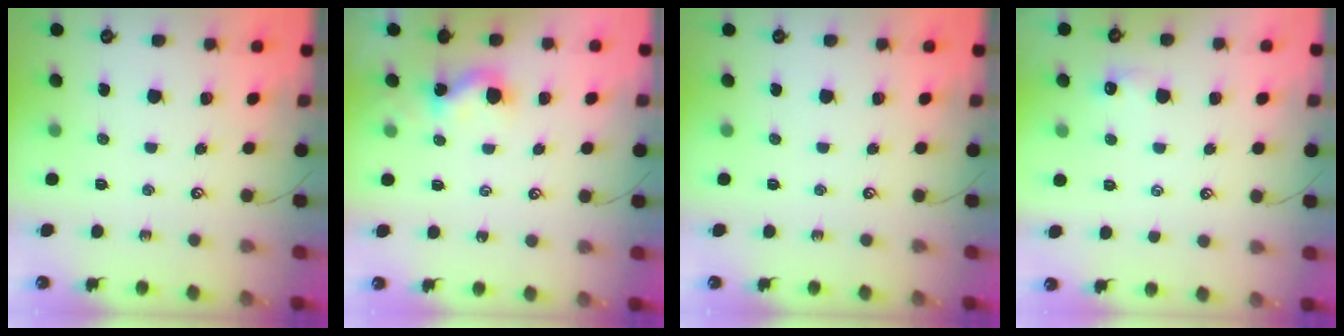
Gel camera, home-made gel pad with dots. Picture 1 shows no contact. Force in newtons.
{"total": 3.6, "press": 3.6, "slide": 0.4}
{"total": 0.0}
{"total": 2.5, "press": 2.4, "slide": 0.4}